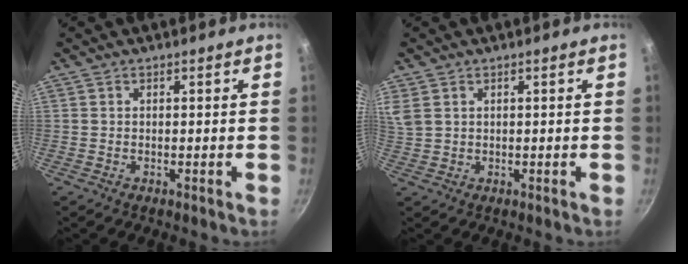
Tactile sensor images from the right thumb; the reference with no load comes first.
{"total": 5.1, "force": [2.5, 3.5, 2.8], "torque": [-0.059, 0.006, 0.055]}